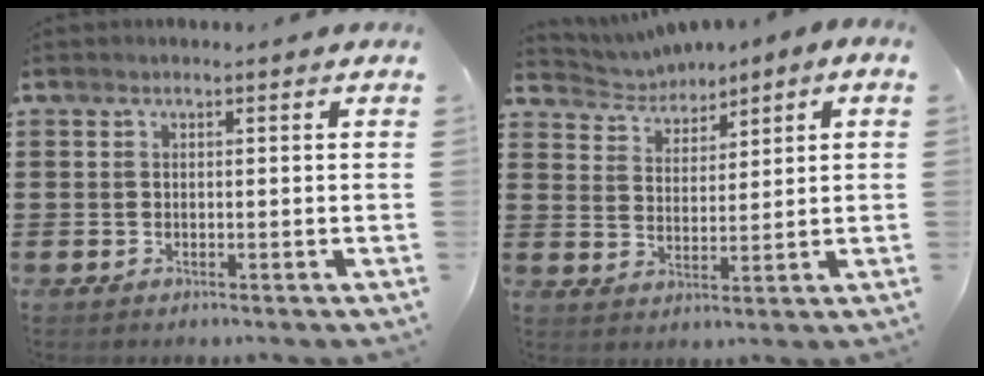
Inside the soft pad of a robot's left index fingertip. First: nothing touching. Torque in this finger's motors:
{"motor_torque": [1.11, -1.02, 0.58, 0.10]}